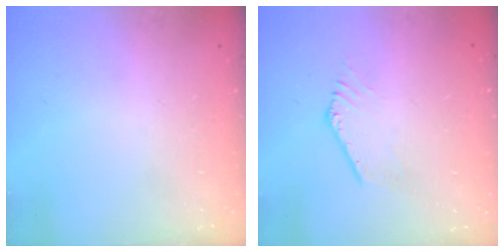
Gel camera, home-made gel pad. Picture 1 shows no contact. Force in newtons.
{"total": 0.7, "press": 0.7, "slide": 0.2}